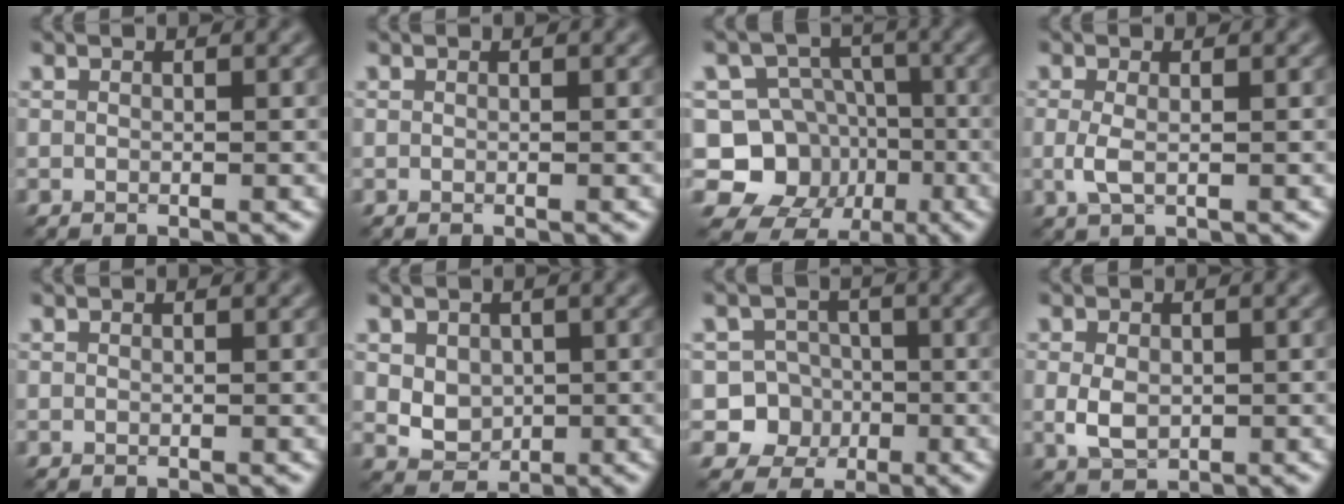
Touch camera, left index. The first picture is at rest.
{"total": 0.0}
{"total": 10.5, "force": [-3.8, 9.2, 3.4], "torque": [-0.050, 0.013, -0.090]}
{"total": 1.7, "force": [-0.2, 0.6, 1.5], "torque": [-0.042, -0.002, -0.004]}
{"total": 0.0}
{"total": 3.3, "force": [0.4, 2.6, 1.9], "torque": [-0.038, -0.001, 0.013]}
{"total": 5.7, "force": [-2.1, 5.2, 1.0], "torque": [0.004, 0.000, -0.059]}
{"total": 2.8, "force": [-0.3, 1.9, 2.0], "torque": [-0.046, -0.002, -0.005]}